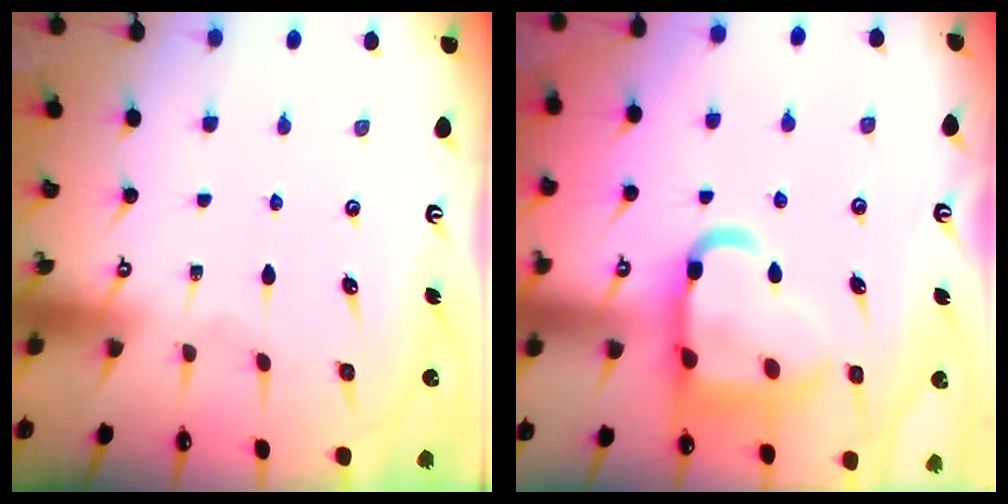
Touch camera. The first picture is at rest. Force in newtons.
{"total": 17.7, "press": 17.5, "slide": 2.0}